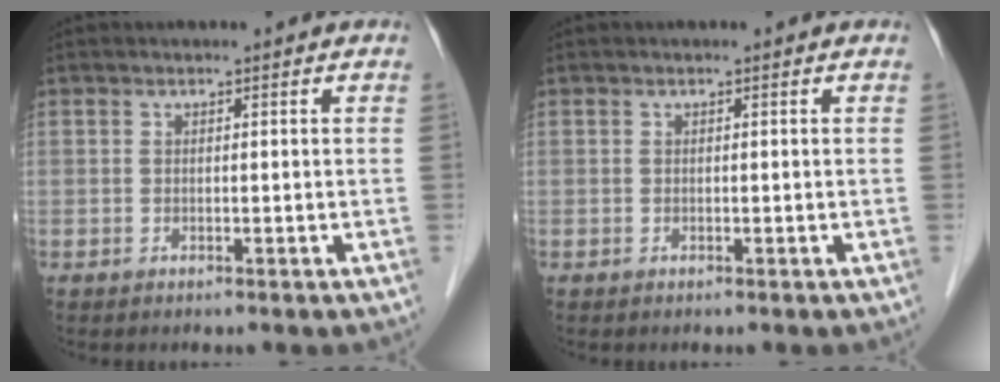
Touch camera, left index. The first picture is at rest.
{"total": 0.0}